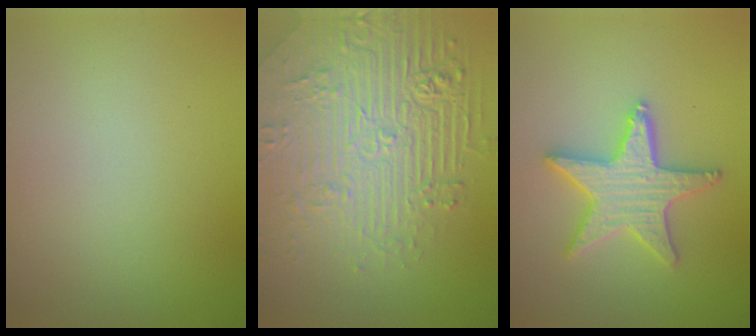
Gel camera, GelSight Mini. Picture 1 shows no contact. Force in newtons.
{"total": 7.6, "press": 6.0, "slide": 4.7}
{"total": 5.2, "press": 5.1, "slide": 1.0}